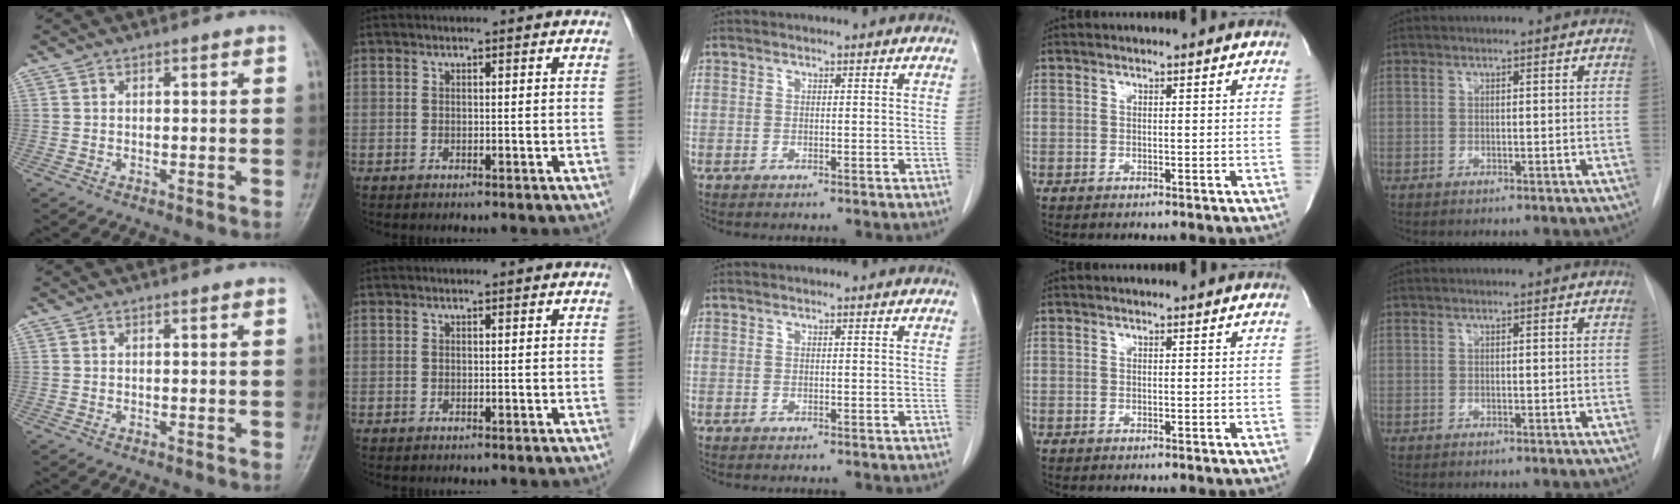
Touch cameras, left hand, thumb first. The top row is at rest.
{}